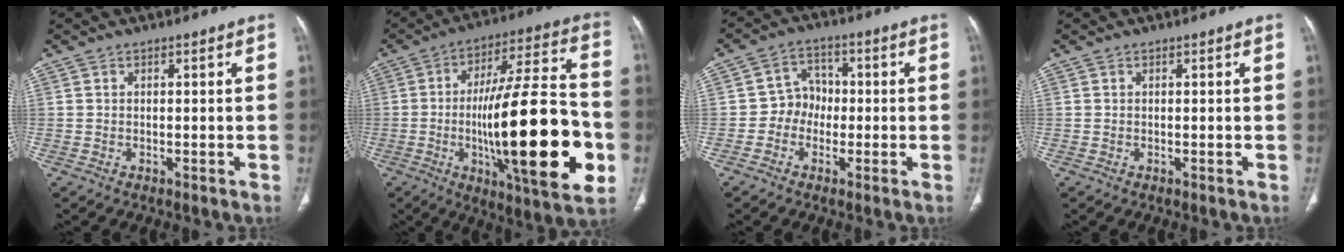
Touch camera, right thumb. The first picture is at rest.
{"total": 30.7, "force": [-6.0, 7.9, 29.1], "torque": [-0.443, 0.009, -0.083]}
{"total": 5.5, "force": [-1.2, 4.9, 2.2], "torque": [-0.004, 0.021, -0.034]}
{"total": 0.0}